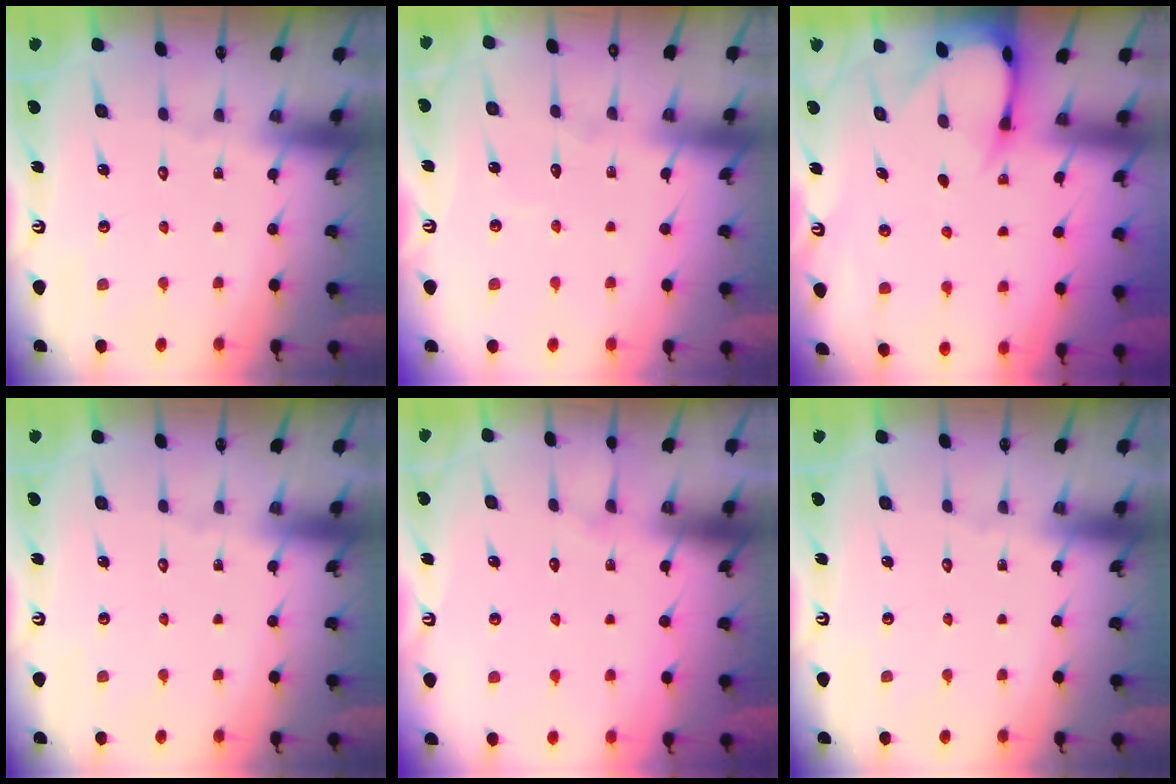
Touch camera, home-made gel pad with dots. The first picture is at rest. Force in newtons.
{"total": 3.6, "press": 3.6, "slide": 0.4}
{"total": 4.2, "press": 4.1, "slide": 0.6}
{"total": 0.0}
{"total": 4.4, "press": 4.4, "slide": 0.5}
{"total": 0.0}